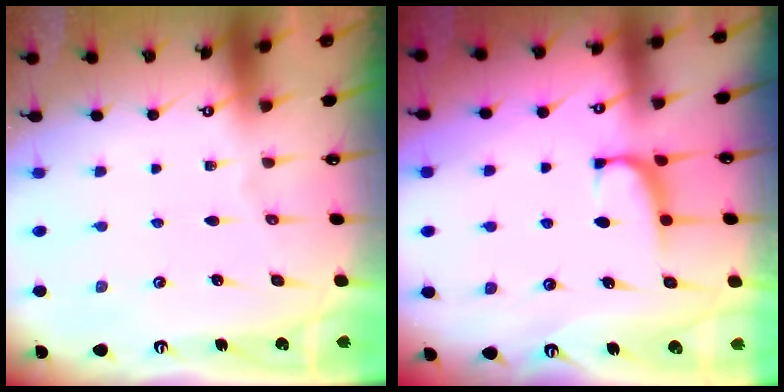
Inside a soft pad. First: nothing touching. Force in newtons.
{"total": 0.8, "press": 0.6, "slide": 0.6}